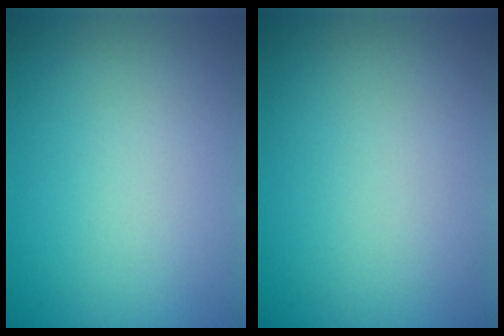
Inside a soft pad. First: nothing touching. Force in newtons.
{"total": 0.0}